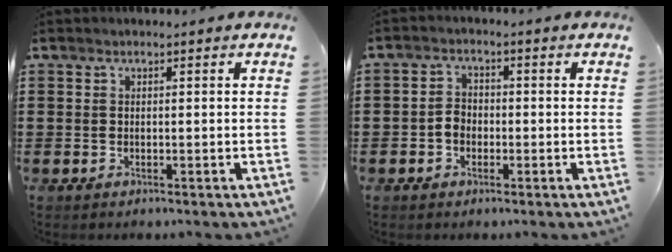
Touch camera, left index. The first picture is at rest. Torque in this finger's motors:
{"motor_torque": [0.39, 0.32, 0.27, 0.02]}